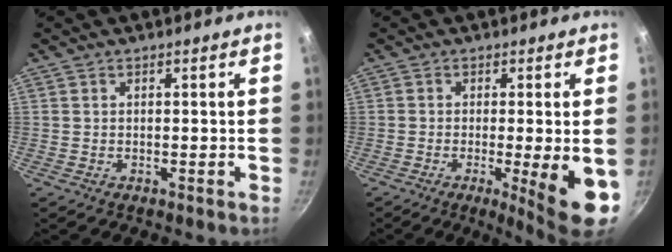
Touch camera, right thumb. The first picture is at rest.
{"total": 10.0, "force": [-2.2, 1.5, 9.7], "torque": [-0.131, -0.008, -0.026]}